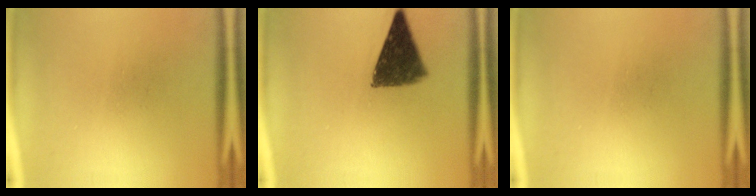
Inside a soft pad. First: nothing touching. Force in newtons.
{"total": 10.4}
{"total": 0.0}